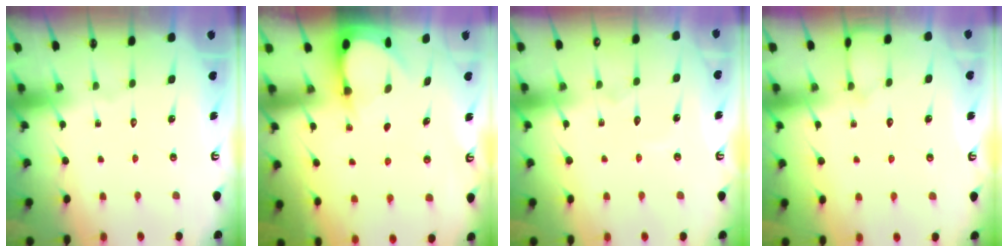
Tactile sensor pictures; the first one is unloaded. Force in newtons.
{"total": 3.1, "press": 3.1, "slide": 0.4}
{"total": 4.1, "press": 4.1, "slide": 0.4}
{"total": 3.7, "press": 3.7, "slide": 0.4}